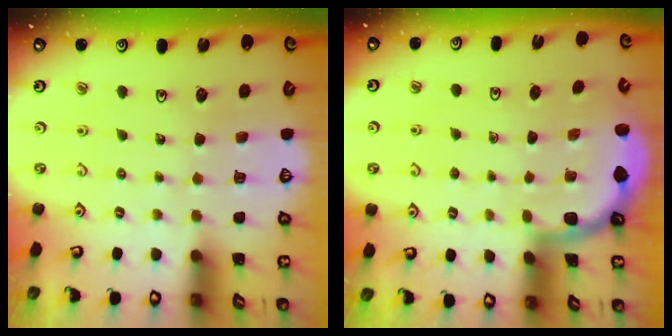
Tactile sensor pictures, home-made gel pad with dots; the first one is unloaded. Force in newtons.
{"total": 1.8, "press": 1.8, "slide": 0.0}